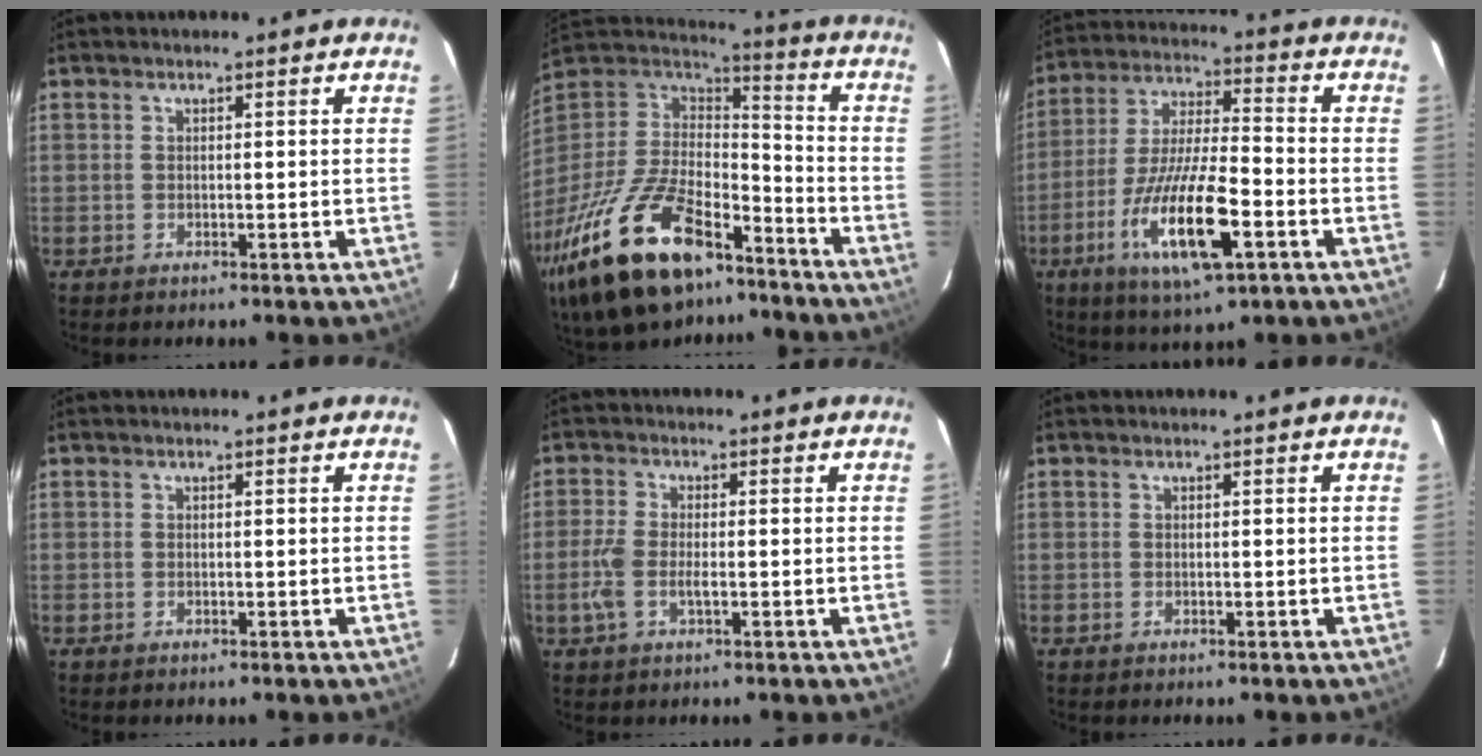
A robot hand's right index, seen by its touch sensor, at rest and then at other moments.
{"total": 31.5, "force": [-20.2, 13.9, 19.9], "torque": [-0.414, -0.037, -0.328]}
{"total": 17.2, "force": [-7.2, 4.1, 15.1], "torque": [-0.312, -0.025, -0.131]}
{"total": 0.0}
{"total": 4.8, "force": [-1.3, 1.9, 4.2], "torque": [-0.100, -0.001, -0.028]}
{"total": 0.0}